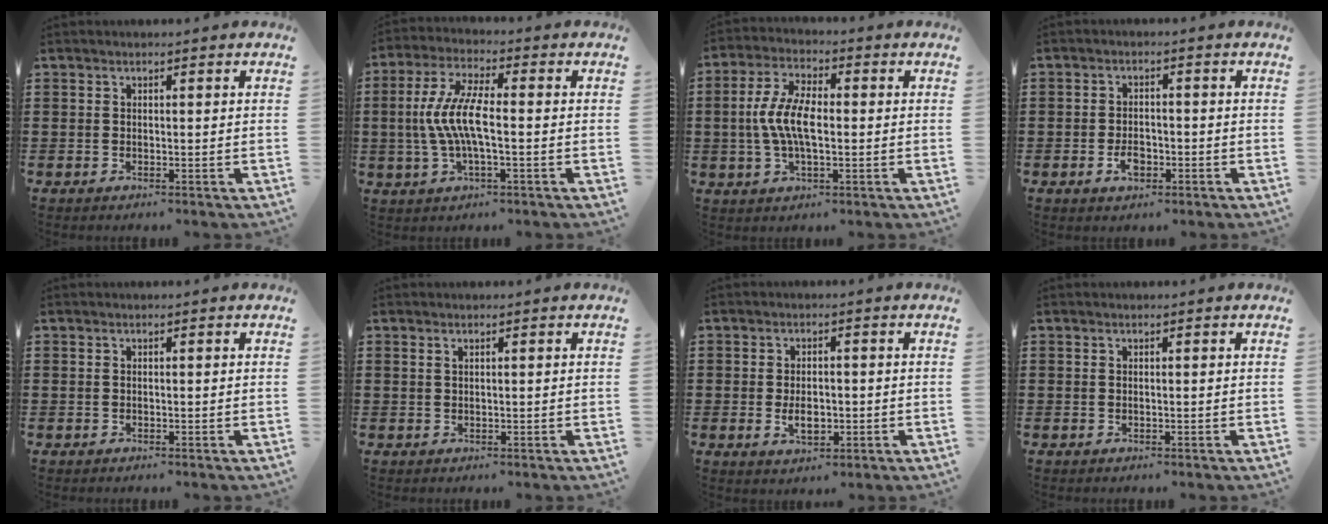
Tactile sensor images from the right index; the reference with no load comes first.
{"total": 8.3, "force": [-1.1, 2.3, 7.9], "torque": [-0.180, -0.013, -0.030]}
{"total": 7.6, "force": [-0.6, 3.2, 6.9], "torque": [-0.157, -0.004, -0.021]}
{"total": 3.8, "force": [-2.1, 1.8, 2.6], "torque": [-0.060, 0.000, -0.044]}
{"total": 0.0}
{"total": 0.6, "force": [0.3, 0.2, 0.5], "torque": [-0.010, 0.002, 0.006]}
{"total": 3.6, "force": [-0.7, 2.0, 2.9], "torque": [-0.049, -0.001, -0.014]}
{"total": 0.0}